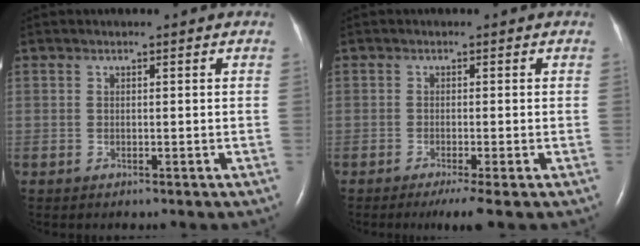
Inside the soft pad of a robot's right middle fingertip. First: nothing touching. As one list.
[{"total": 3.3, "force": [-2.1, -0.3, 2.6], "torque": [-0.040, -0.012, -0.037]}]